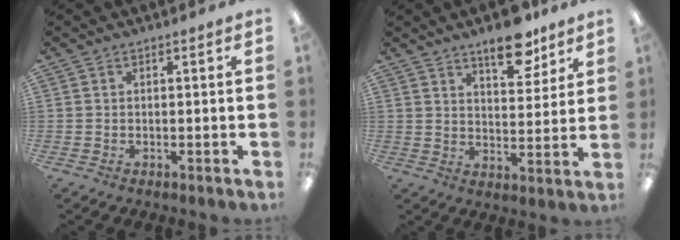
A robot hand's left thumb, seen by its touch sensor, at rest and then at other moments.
{"total": 10.5, "force": [7.7, 4.2, 5.8], "torque": [-0.060, -0.045, 0.127]}